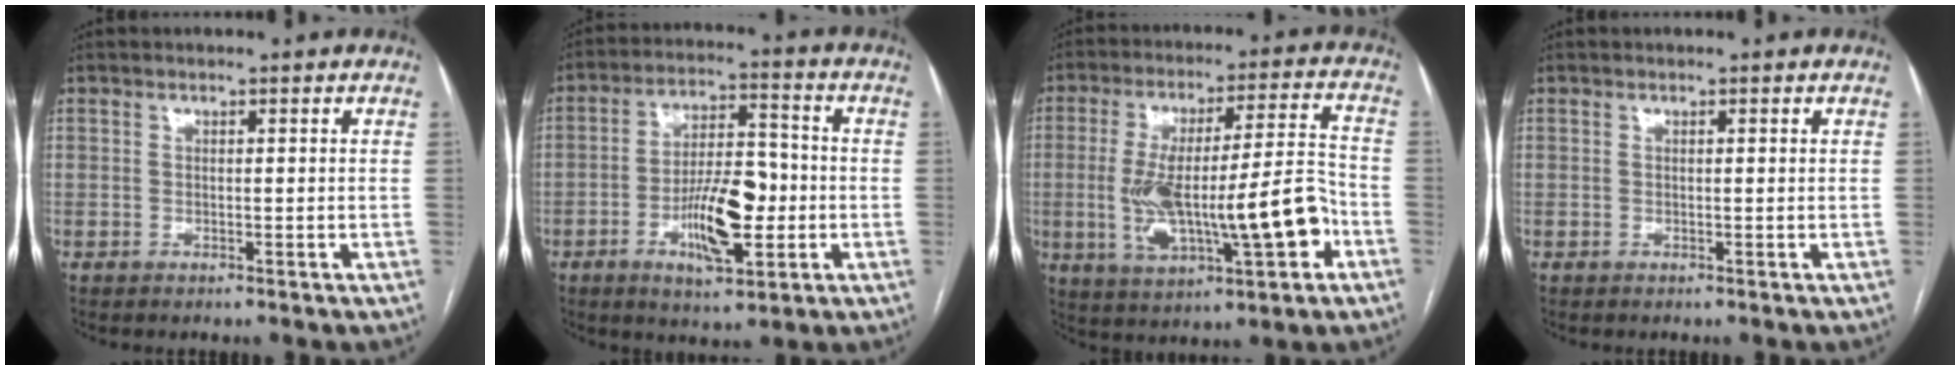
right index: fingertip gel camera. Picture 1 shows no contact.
{"total": 11.6, "force": [-2.9, 3.9, 10.6], "torque": [-0.188, 0.010, -0.043]}
{"total": 17.3, "force": [-4.1, 3.3, 16.5], "torque": [-0.297, 0.019, -0.050]}
{"total": 0.0}